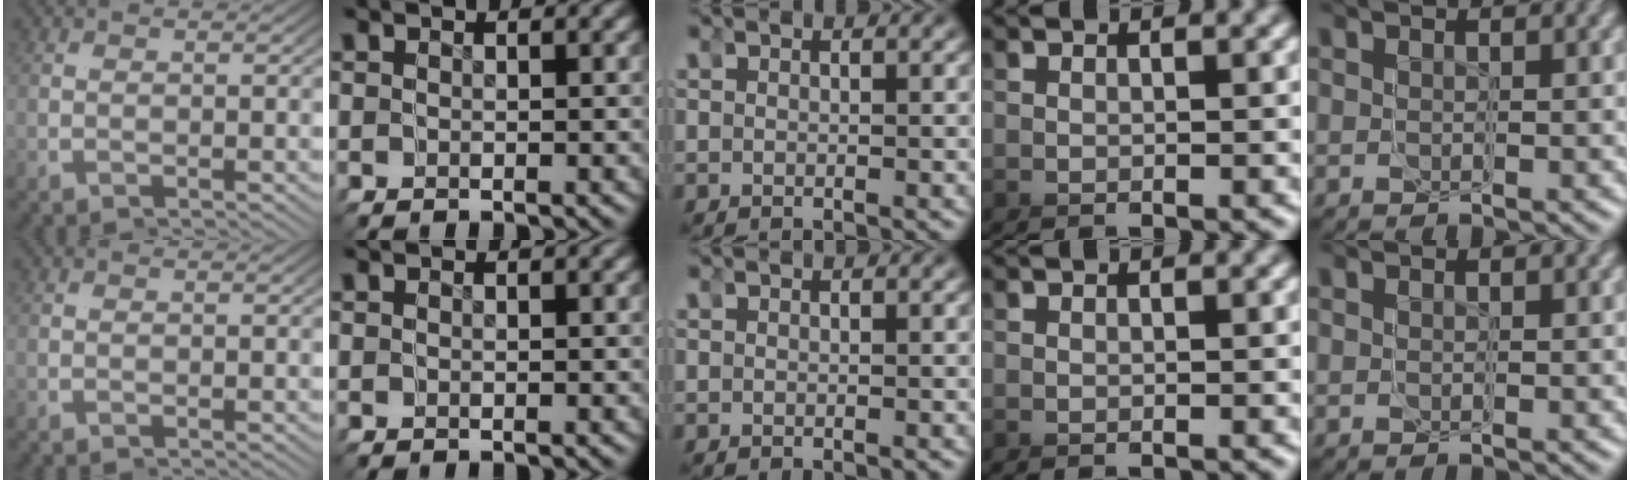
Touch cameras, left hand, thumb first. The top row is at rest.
{}